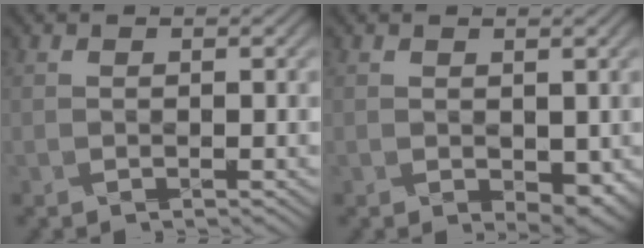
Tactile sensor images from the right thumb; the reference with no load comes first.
{"total": 2.8, "force": [-0.3, 1.8, 2.1], "torque": [-0.033, -0.008, 0.009]}